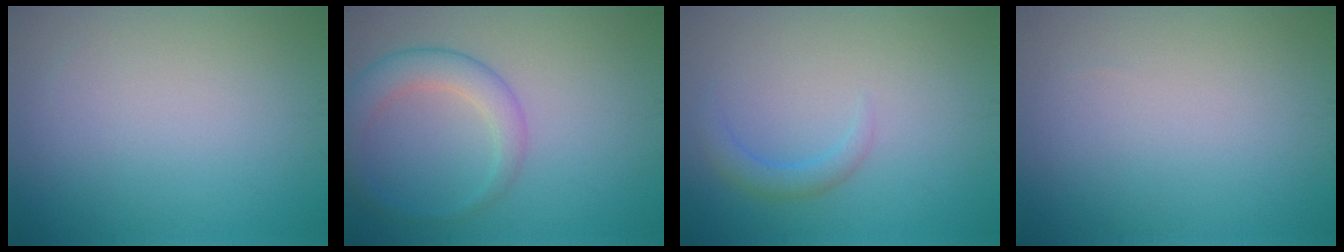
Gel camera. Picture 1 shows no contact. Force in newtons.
{"total": 2.9, "press": 2.8, "slide": 0.1}
{"total": 1.7, "press": 1.7, "slide": 0.2}
{"total": 0.0}